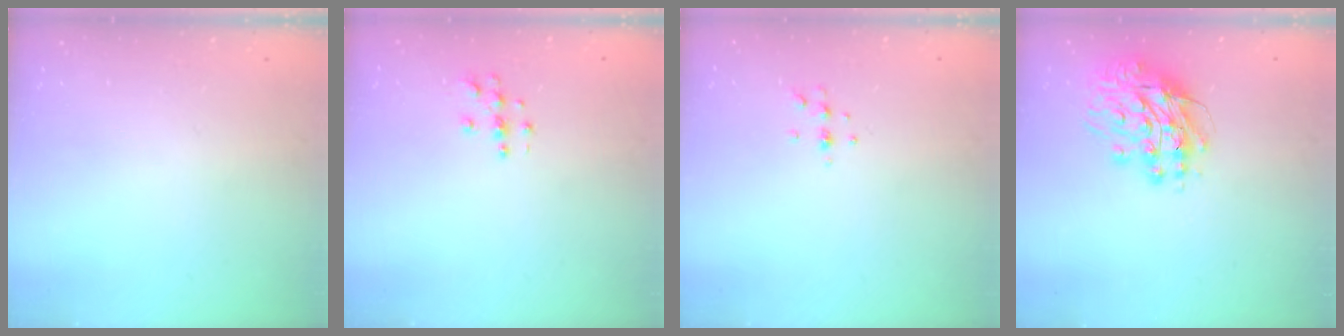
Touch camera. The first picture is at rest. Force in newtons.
{"total": 4.6, "press": 4.6, "slide": 0.3}
{"total": 4.1, "press": 4.1, "slide": 0.8}
{"total": 13.7, "press": 13.7, "slide": 1.5}